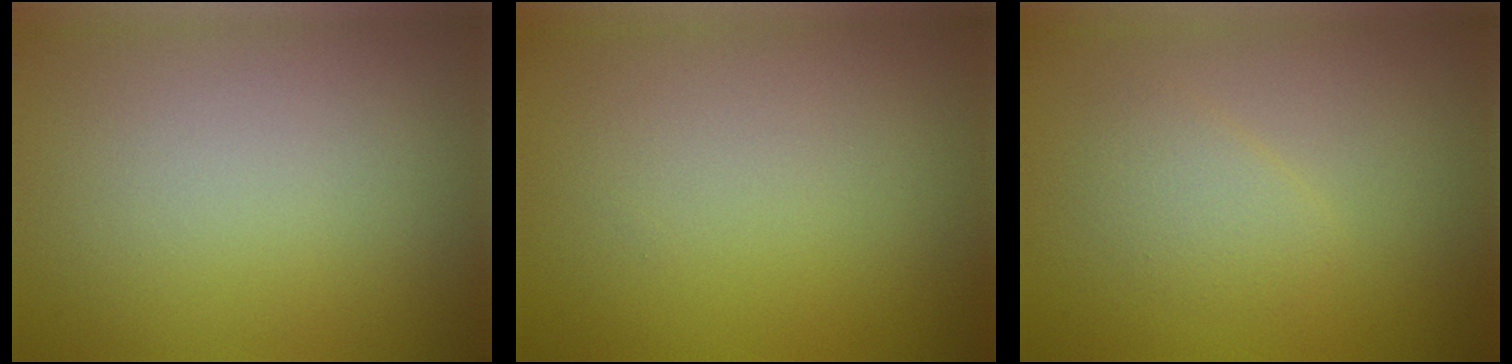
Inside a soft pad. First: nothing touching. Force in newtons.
{"total": 0.0}
{"total": 1.8, "press": 1.8, "slide": 0.1}